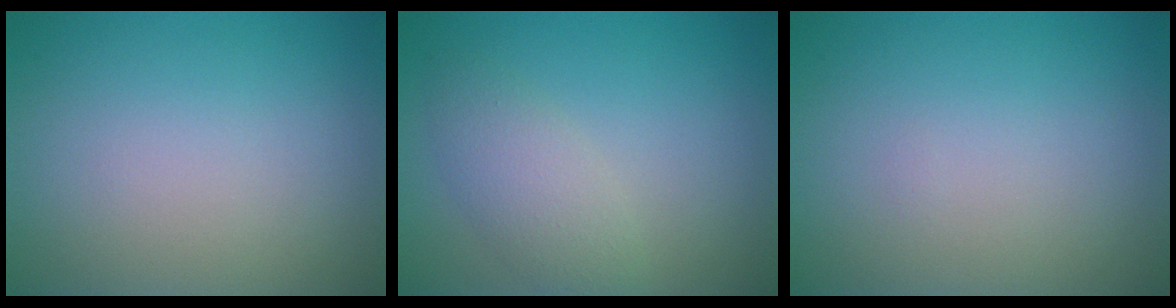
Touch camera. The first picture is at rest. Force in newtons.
{"total": 2.9, "press": 2.9, "slide": 0.1}
{"total": 0.0}